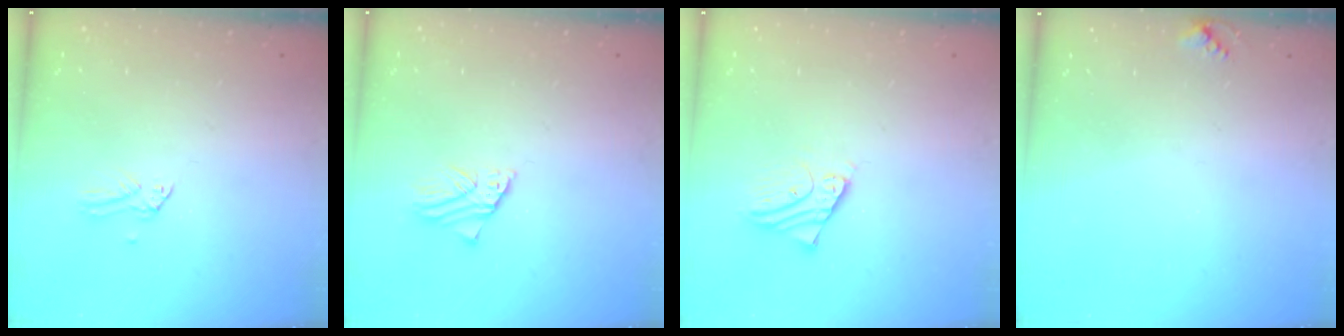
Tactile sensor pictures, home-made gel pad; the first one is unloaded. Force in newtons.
{"total": 2.1, "press": 2.1, "slide": 0.2}
{"total": 2.8, "press": 2.8, "slide": 0.2}
{"total": 3.9, "press": 3.9, "slide": 0.5}